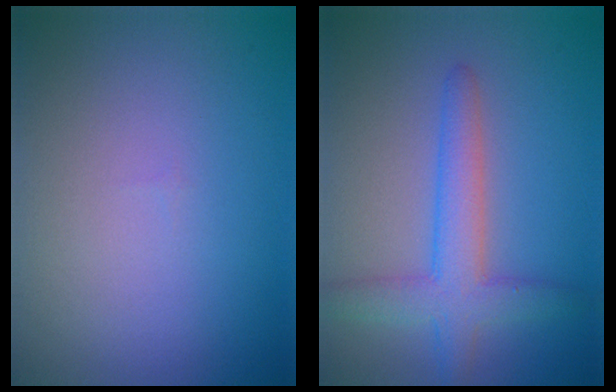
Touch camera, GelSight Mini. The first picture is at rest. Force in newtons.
{"total": 4.3, "press": 4.2, "slide": 0.2}